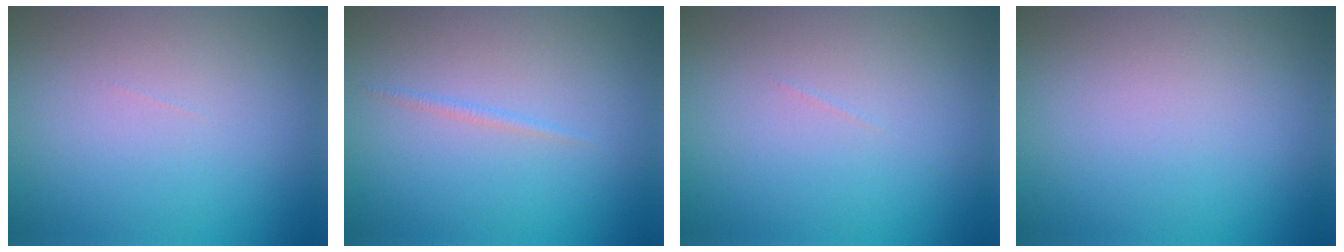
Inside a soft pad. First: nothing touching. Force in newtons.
{"total": 0.6, "press": 0.6, "slide": 0.0}
{"total": 0.0}
{"total": 0.0}